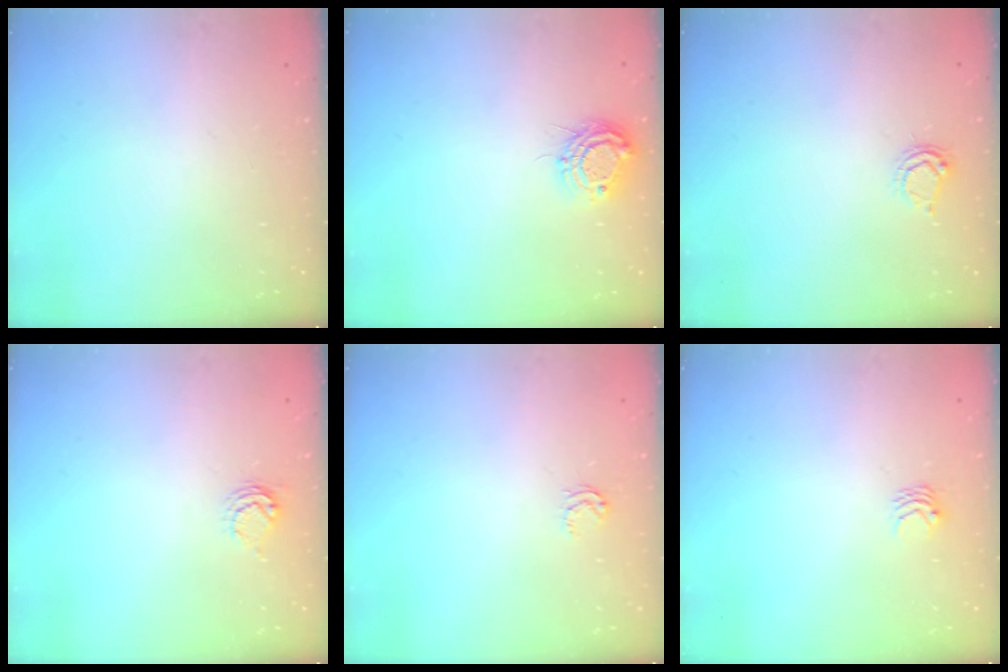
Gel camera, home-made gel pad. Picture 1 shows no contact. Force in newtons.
{"total": 8.8, "press": 8.8, "slide": 0.8}
{"total": 4.3, "press": 4.3, "slide": 0.6}
{"total": 4.9, "press": 4.8, "slide": 0.5}
{"total": 3.2, "press": 3.1, "slide": 0.7}
{"total": 3.0, "press": 3.0, "slide": 0.3}